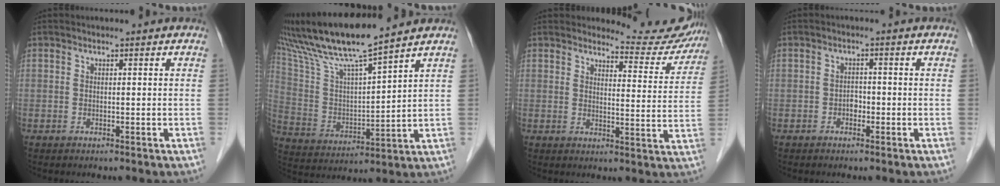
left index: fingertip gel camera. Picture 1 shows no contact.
{"total": 15.5, "force": [13.1, -0.5, 8.2], "torque": [-0.161, 0.009, 0.247]}
{"total": 9.6, "force": [9.5, 1.4, -0.1], "torque": [0.012, -0.037, 0.102]}
{"total": 1.4, "force": [-0.7, 0.9, 0.8], "torque": [-0.009, 0.005, -0.012]}